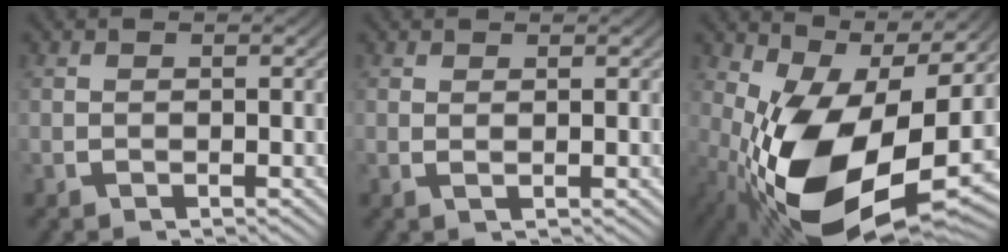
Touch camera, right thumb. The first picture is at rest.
{"total": 0.8, "force": [0.6, 0.0, 0.5], "torque": [-0.010, -0.004, 0.013]}
{"total": 17.0, "force": [-1.8, 9.4, 14.0], "torque": [-0.274, -0.079, 0.011]}